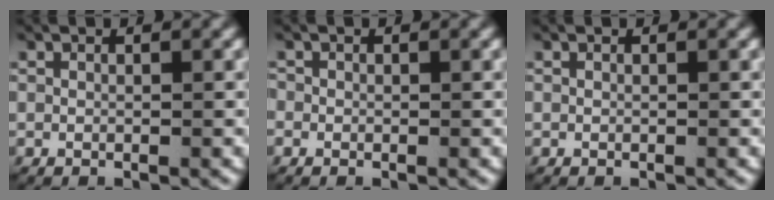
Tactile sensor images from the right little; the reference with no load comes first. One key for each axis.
{"total": 0.8, "fx": -0.2, "fy": 0.8, "fz": 0.1, "tx": -0.005, "ty": -0.003, "tz": -0.005}
{"total": 0.0}